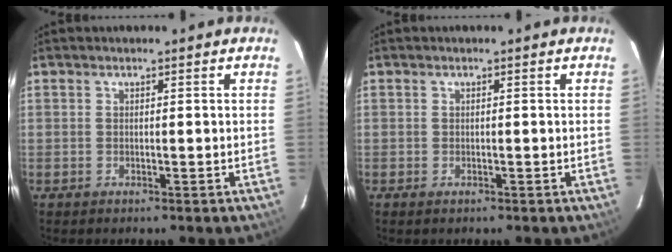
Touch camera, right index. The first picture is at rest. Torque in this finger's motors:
{"motor_torque": [-0.23, -0.27, -0.04, -0.03]}